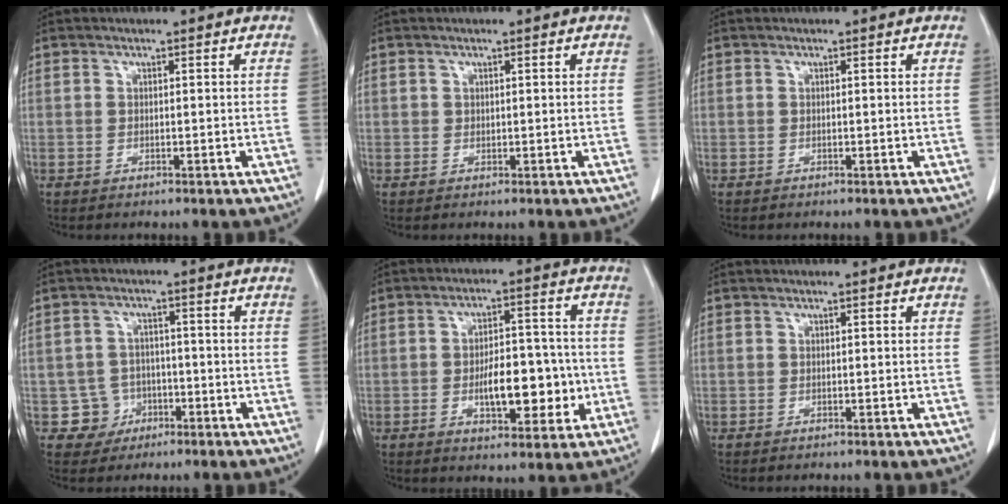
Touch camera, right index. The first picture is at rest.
{"total": 0.6, "force": [0.2, 0.6, 0.2], "torque": [0.000, 0.002, 0.004]}
{"total": 0.0}
{"total": 5.0, "force": [-1.8, 4.7, -0.1], "torque": [0.012, 0.016, -0.025]}
{"total": 10.7, "force": [-2.0, 4.6, 9.5], "torque": [-0.150, 0.016, -0.026]}
{"total": 0.0}